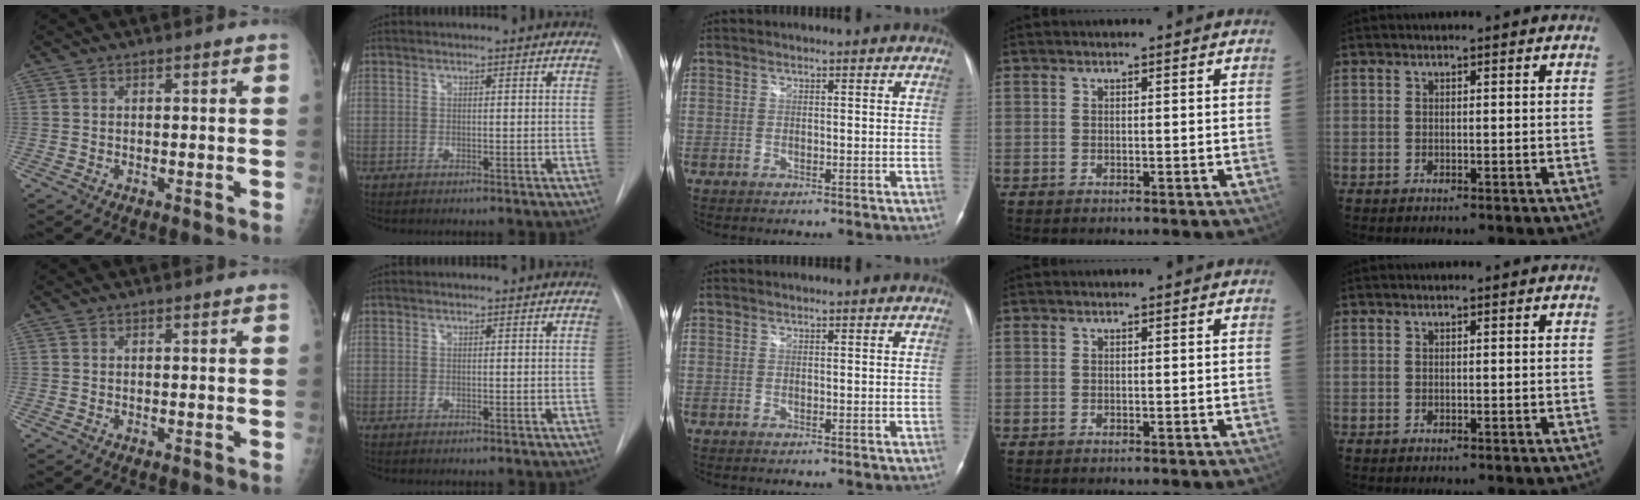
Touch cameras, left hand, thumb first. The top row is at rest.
{}